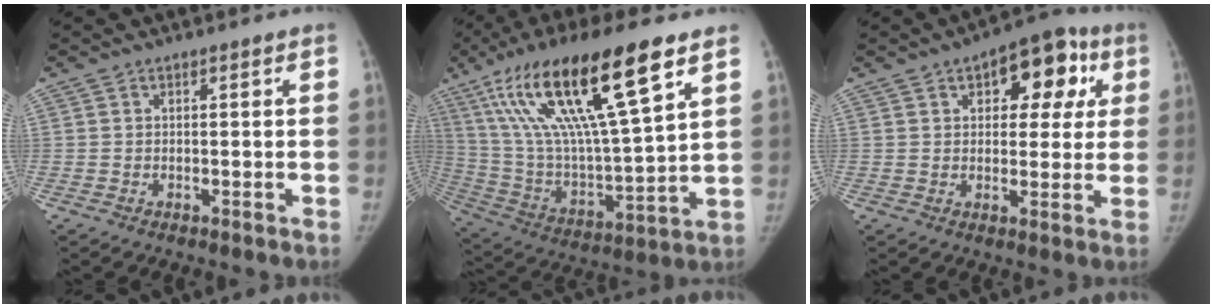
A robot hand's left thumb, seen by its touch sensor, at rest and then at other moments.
{"total": 28.4, "force": [13.7, 6.3, 24.1], "torque": [-0.471, -0.019, 0.252]}
{"total": 13.3, "force": [5.1, 7.3, 9.9], "torque": [-0.072, 0.011, 0.062]}